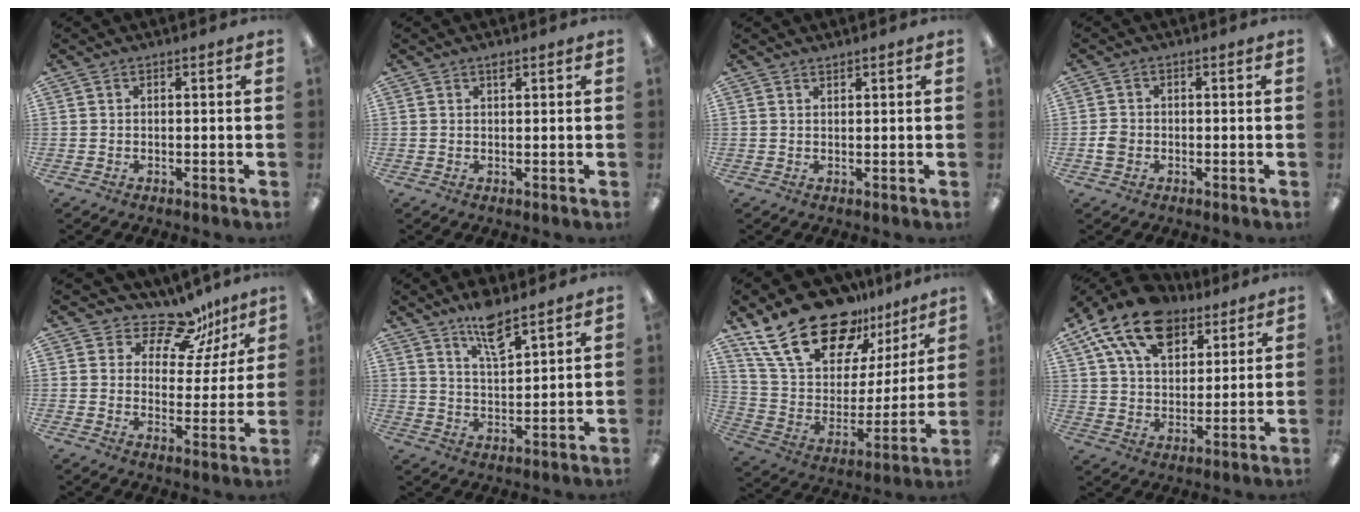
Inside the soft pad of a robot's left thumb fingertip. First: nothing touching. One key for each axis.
{"total": 1.2, "fx": 0.9, "fy": 0.4, "fz": 0.7, "tx": -0.017, "ty": 0.002, "tz": 0.016}
{"total": 0.9, "fx": 0.9, "fy": 0.1, "fz": 0.1, "tx": -0.003, "ty": -0.001, "tz": 0.018}
{"total": 2.5, "fx": -0.6, "fy": 2.1, "fz": 1.2, "tx": -0.022, "ty": 0.005, "tz": -0.012}
{"total": 12.6, "fx": 10.2, "fy": 5.7, "fz": 4.8, "tx": -0.073, "ty": -0.072, "tz": 0.185}
{"total": 8.4, "fx": 6.6, "fy": 2.2, "fz": 4.7, "tx": -0.078, "ty": -0.039, "tz": 0.114}
{"total": 24.7, "fx": 17.5, "fy": 12.3, "fz": 12.3, "tx": -0.228, "ty": -0.108, "tz": 0.320}
{"total": 17.5, "fx": 10.7, "fy": 10.1, "fz": 9.4, "tx": -0.160, "ty": -0.047, "tz": 0.194}